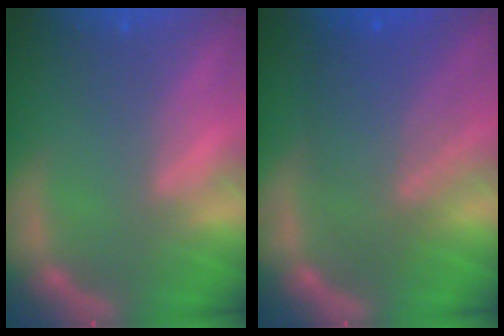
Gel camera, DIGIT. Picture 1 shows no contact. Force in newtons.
{"total": 7.5}